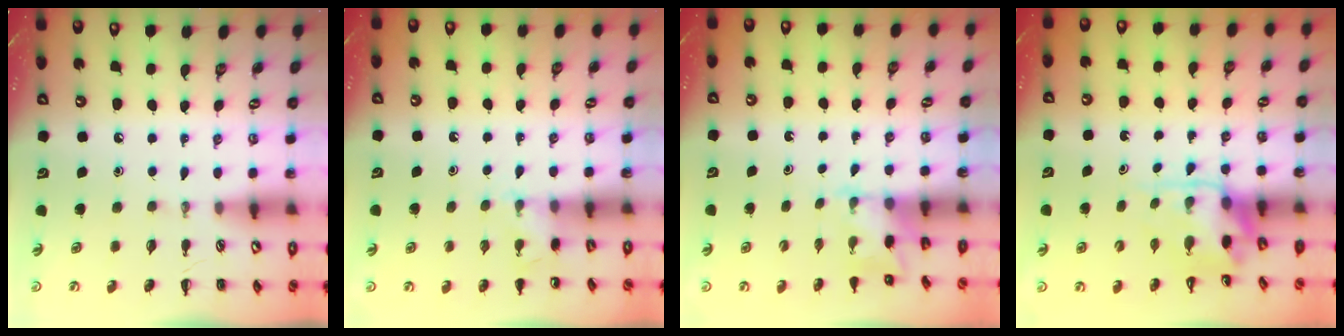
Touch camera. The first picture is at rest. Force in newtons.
{"total": 4.8, "press": 4.6, "slide": 1.3}
{"total": 2.1, "press": 2.0, "slide": 0.6}
{"total": 4.0, "press": 3.9, "slide": 0.7}